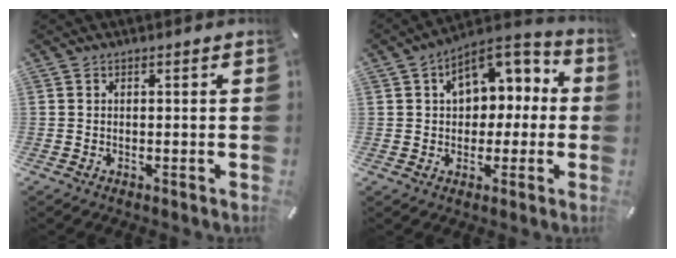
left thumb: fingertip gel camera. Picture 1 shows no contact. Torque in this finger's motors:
{"motor_torque": [1.11, 1.38, 0.23, 0.05, 0.13]}